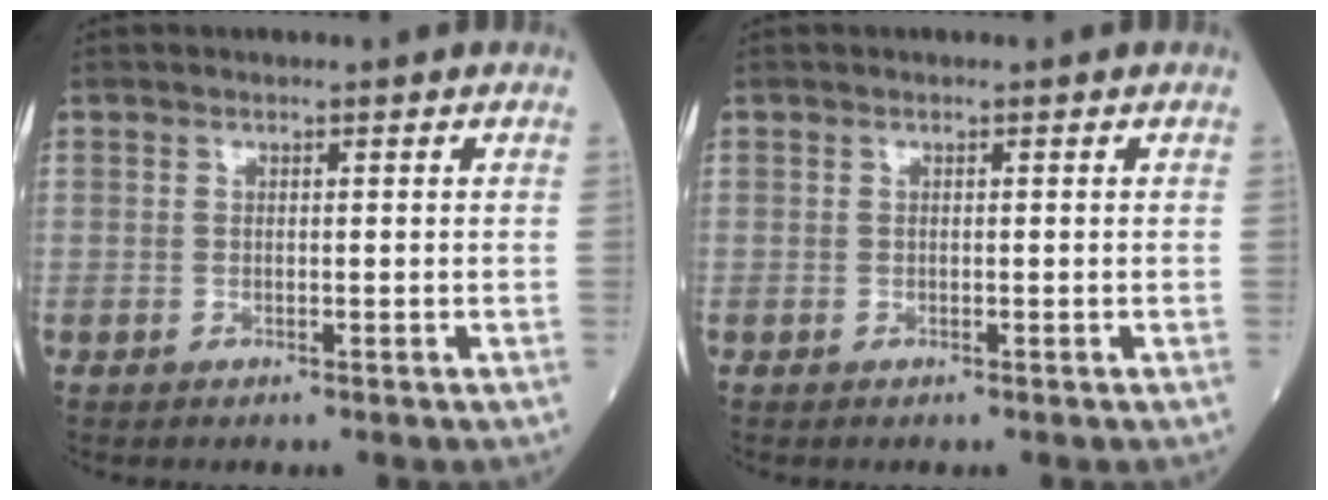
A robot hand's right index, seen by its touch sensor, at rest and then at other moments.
{"total": 0.0}